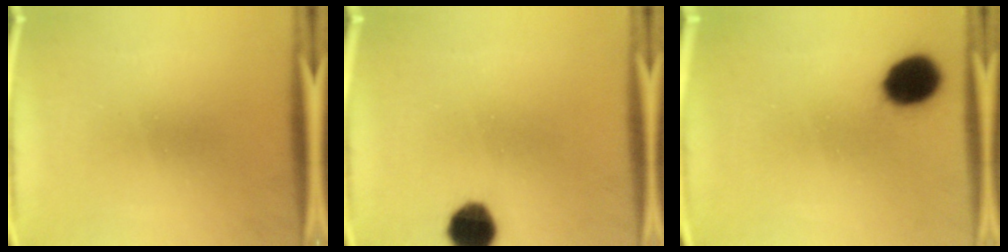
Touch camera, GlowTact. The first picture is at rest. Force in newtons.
{"total": 8.6}
{"total": 10.7}